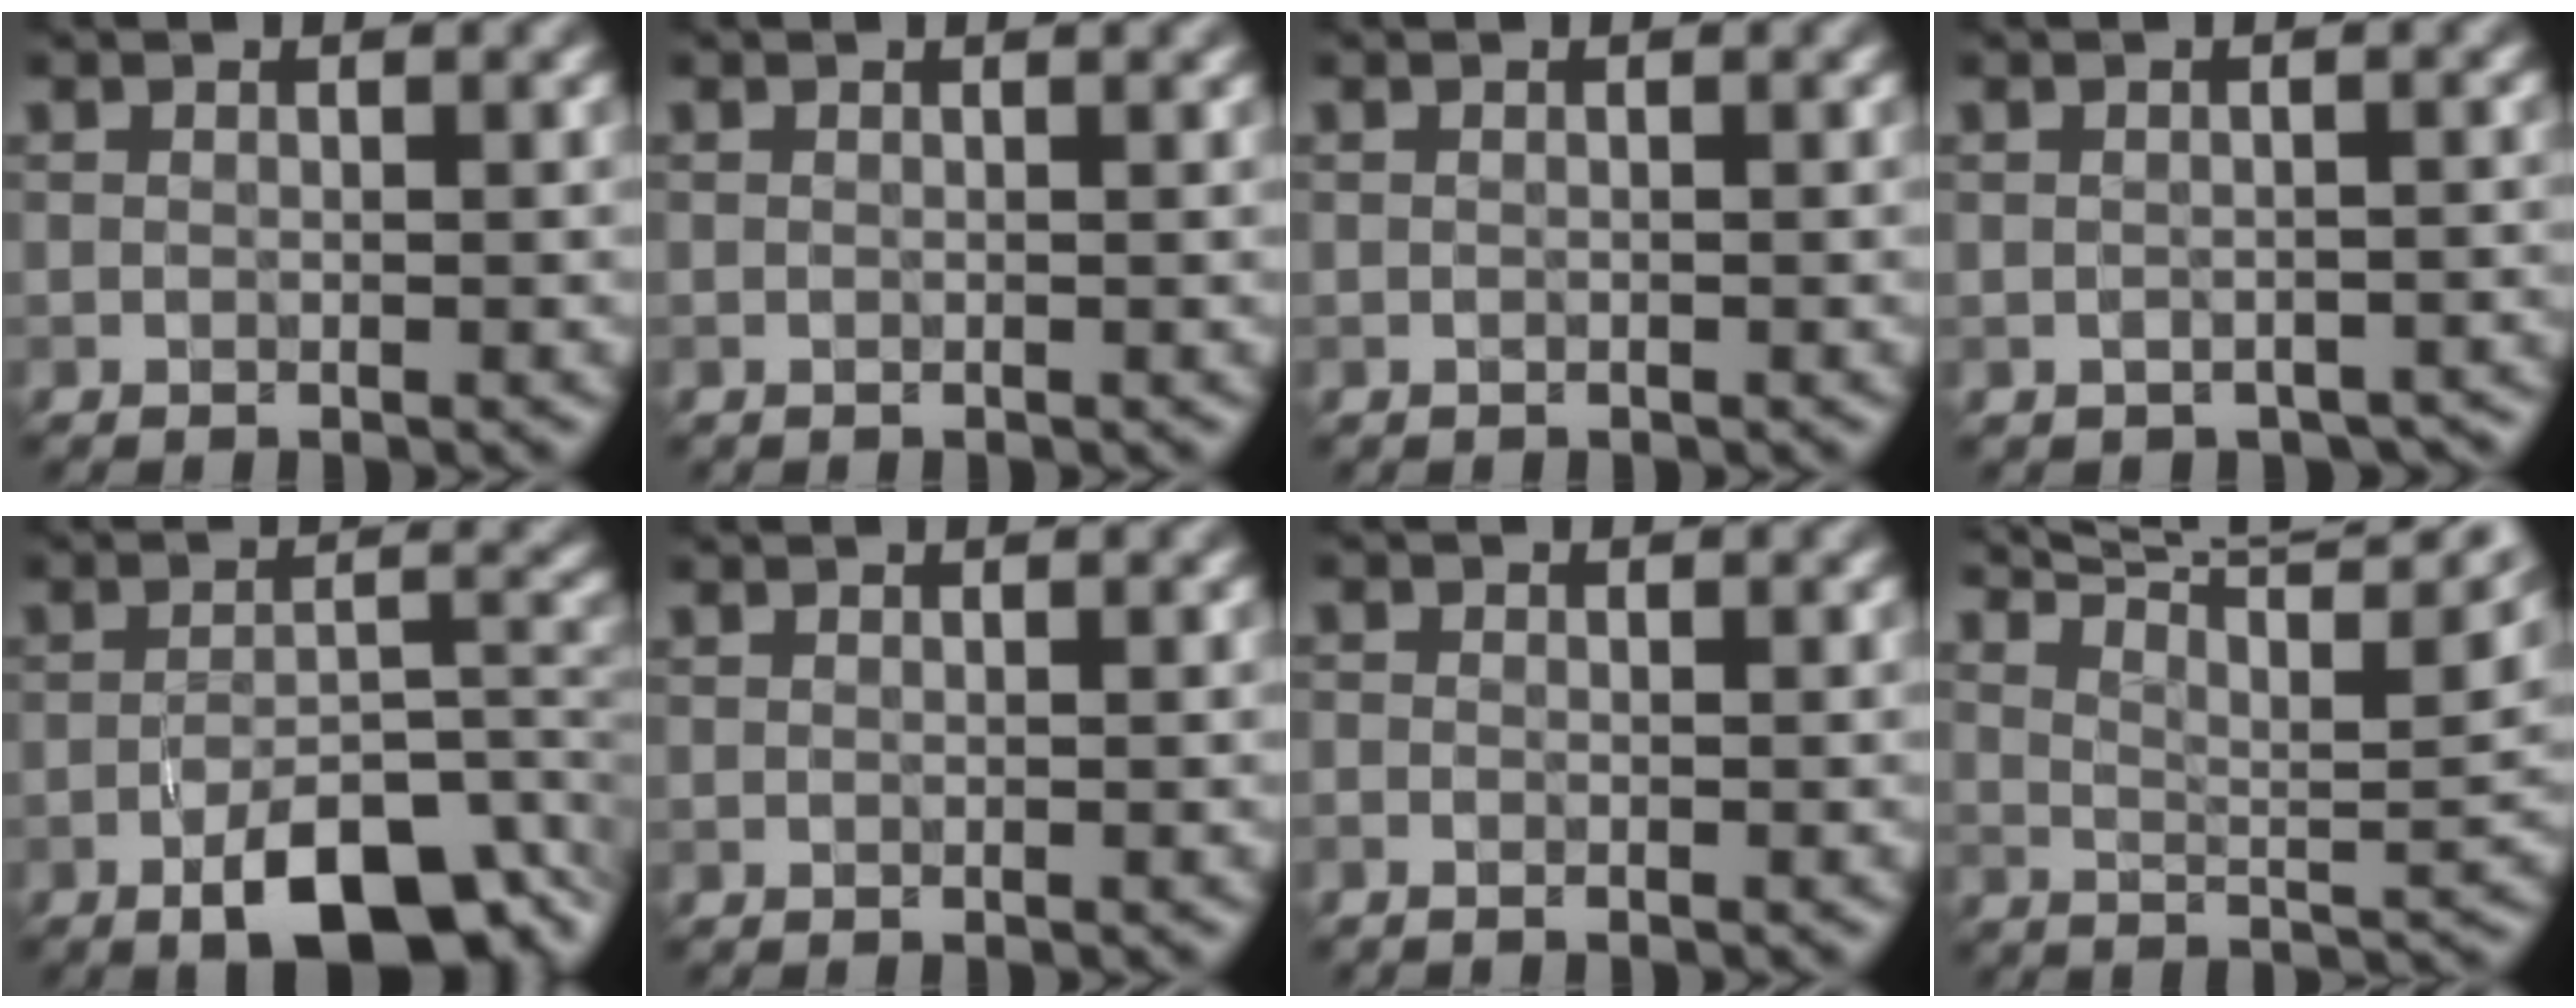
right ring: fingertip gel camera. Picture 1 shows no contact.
{"total": 0.5, "force": [0.4, 0.1, 0.3], "torque": [-0.002, 0.002, 0.004]}
{"total": 0.0}
{"total": 2.3, "force": [-1.6, 1.5, 0.8], "torque": [-0.003, -0.012, -0.017]}
{"total": 8.3, "force": [-4.7, 3.0, 6.2], "torque": [-0.094, 0.004, -0.076]}
{"total": 0.0}
{"total": 0.9, "force": [-0.7, 0.5, 0.3], "torque": [-0.003, -0.002, -0.016]}
{"total": 13.2, "force": [10.8, 2.9, 7.0], "torque": [-0.105, 0.016, 0.130]}